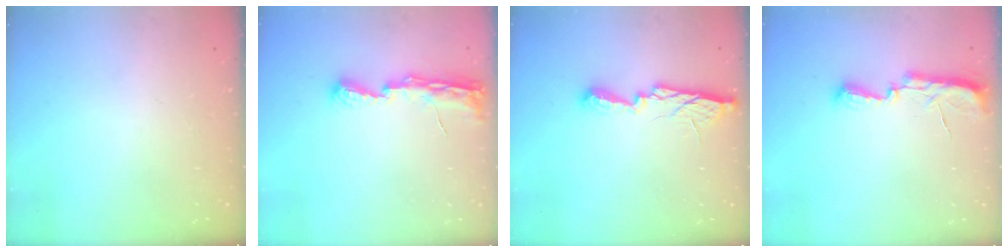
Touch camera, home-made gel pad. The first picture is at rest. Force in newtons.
{"total": 7.6, "press": 7.5, "slide": 0.6}
{"total": 9.7, "press": 9.7, "slide": 0.9}
{"total": 8.8, "press": 8.2, "slide": 3.2}